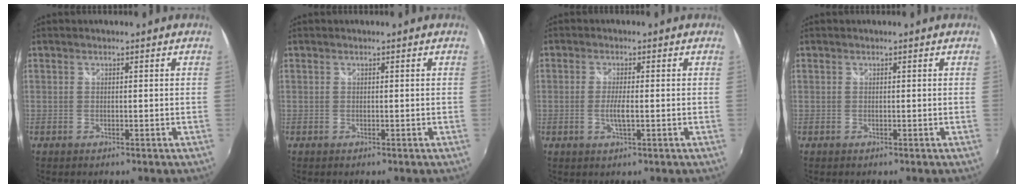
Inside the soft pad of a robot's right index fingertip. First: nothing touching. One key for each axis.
{"total": 0.0}
{"total": 3.1, "fx": -0.6, "fy": 0.3, "fz": 3.0, "tx": -0.057, "ty": -0.007, "tz": -0.011}
{"total": 0.0}